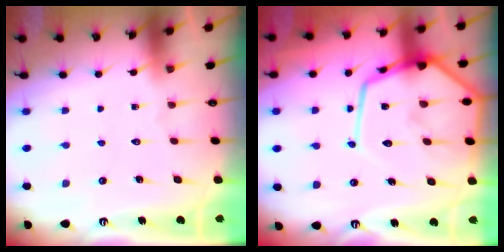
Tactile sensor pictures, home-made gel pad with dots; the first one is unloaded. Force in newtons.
{"total": 19.7, "press": 19.7, "slide": 1.7}